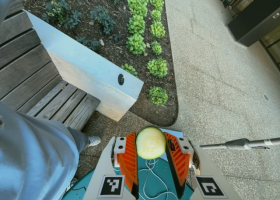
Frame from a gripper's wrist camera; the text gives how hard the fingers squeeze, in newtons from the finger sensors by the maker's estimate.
{"total": 11.8, "left": 12.5, "right": 11.1}